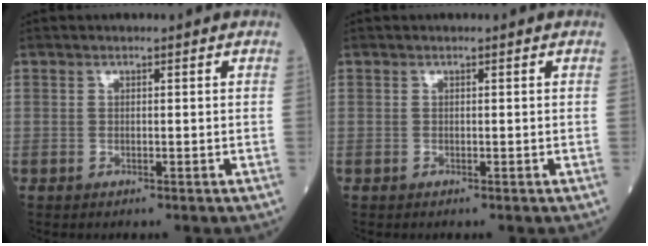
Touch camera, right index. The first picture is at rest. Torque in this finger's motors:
{"motor_torque": [0.00, 0.00, -0.01, -0.01]}